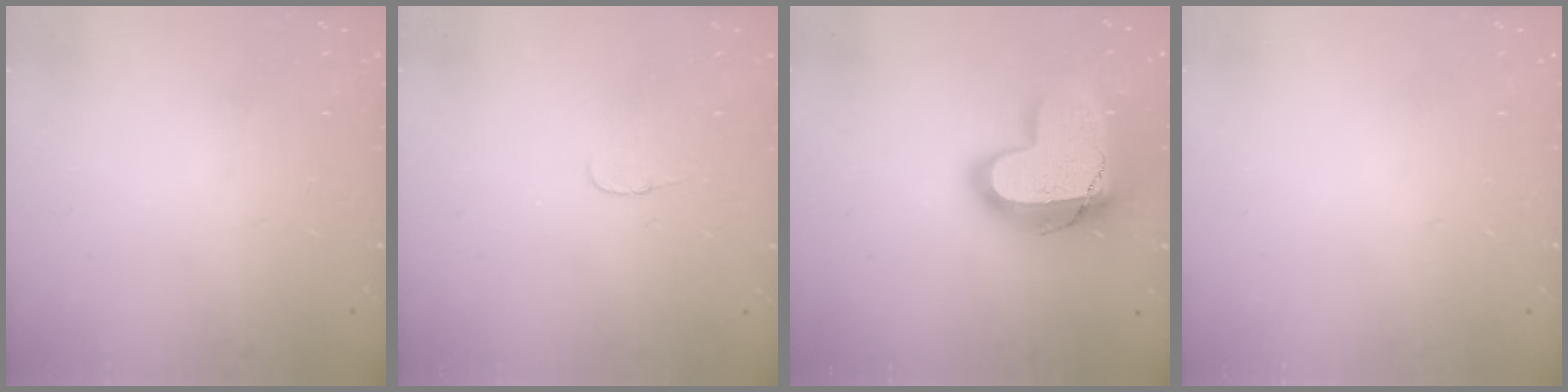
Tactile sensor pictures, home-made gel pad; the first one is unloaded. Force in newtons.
{"total": 3.1, "press": 3.1, "slide": 0.3}
{"total": 20.3, "press": 20.3, "slide": 1.5}
{"total": 0.0}